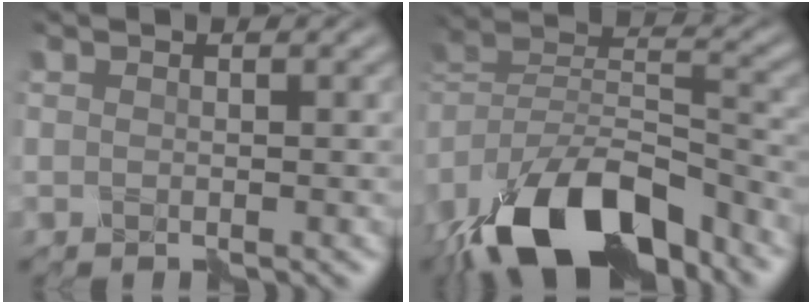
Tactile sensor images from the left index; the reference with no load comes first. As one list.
[{"total": 15.7, "force": [-11.6, 6.1, 8.5], "torque": [-0.165, 0.010, -0.208]}]